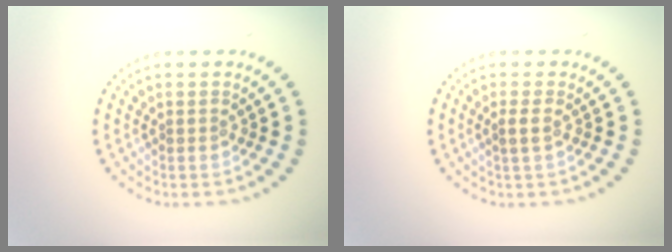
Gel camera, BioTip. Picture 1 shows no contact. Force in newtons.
{"total": 1.1, "press": 0.9, "slide": 0.6}